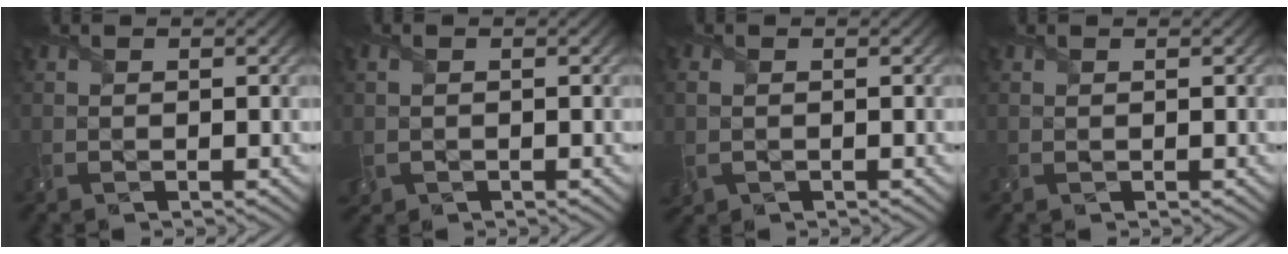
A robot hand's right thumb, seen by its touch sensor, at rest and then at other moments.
{"total": 1.9, "force": [-0.3, 1.4, 1.2], "torque": [-0.038, -0.005, -0.004]}
{"total": 2.6, "force": [-0.3, 2.0, 1.7], "torque": [-0.054, -0.007, -0.005]}
{"total": 0.0}